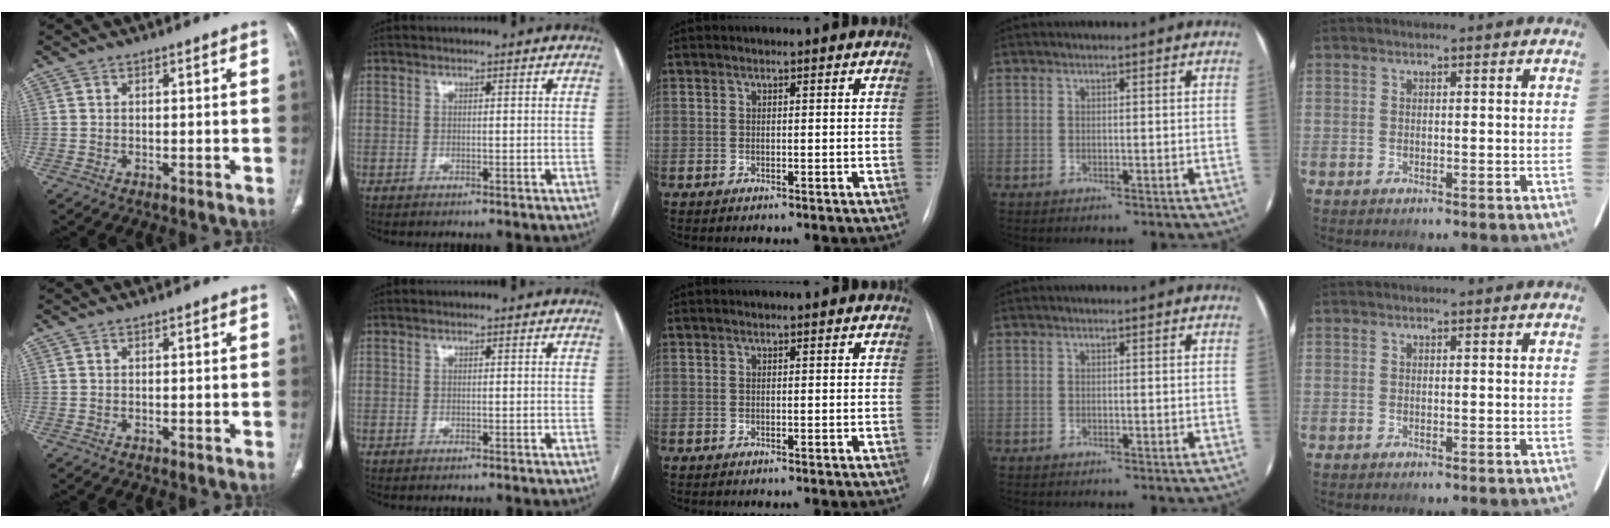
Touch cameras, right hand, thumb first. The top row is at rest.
{}